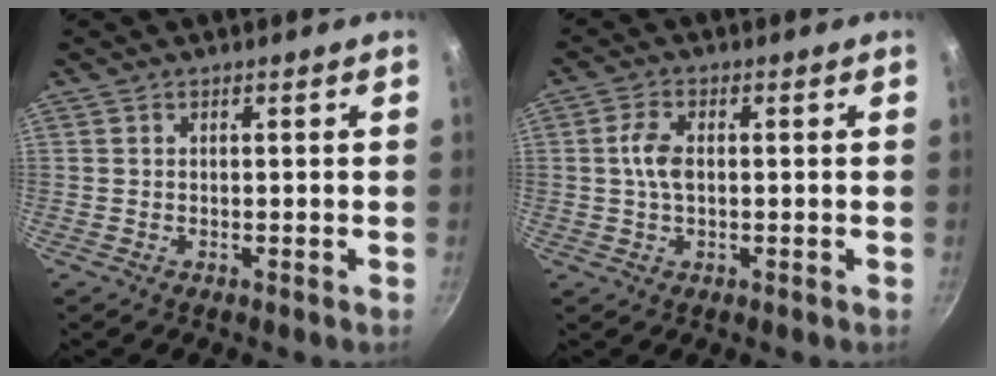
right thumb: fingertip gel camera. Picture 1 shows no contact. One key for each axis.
{"total": 4.6, "fx": 0.2, "fy": 2.5, "fz": 3.9, "tx": -0.086, "ty": 0.005, "tz": 0.000}